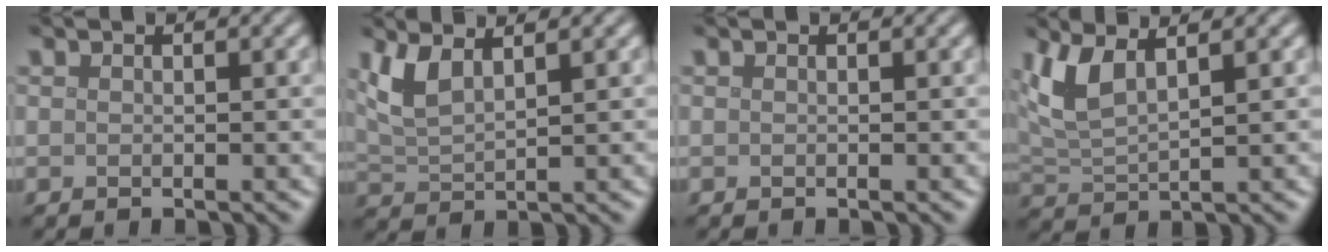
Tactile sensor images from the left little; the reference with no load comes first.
{"total": 3.5, "force": [2.1, 1.1, 2.5], "torque": [-0.067, 0.003, 0.047]}
{"total": 0.0}
{"total": 4.7, "force": [2.7, 1.6, 3.5], "torque": [-0.092, 0.006, 0.056]}